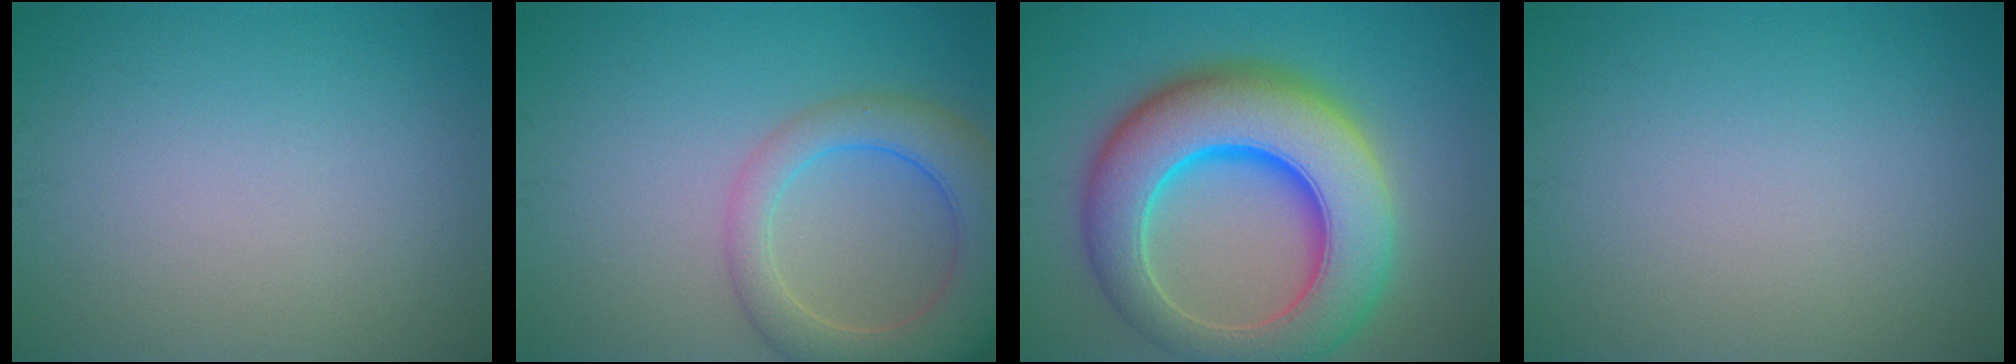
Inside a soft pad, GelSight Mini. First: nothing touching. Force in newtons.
{"total": 7.2, "press": 7.2, "slide": 0.5}
{"total": 12.7, "press": 12.7, "slide": 0.2}
{"total": 0.0}